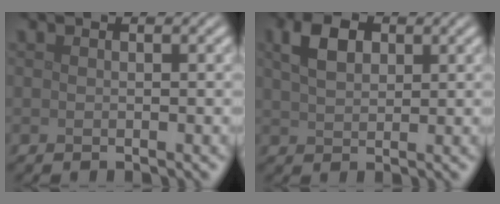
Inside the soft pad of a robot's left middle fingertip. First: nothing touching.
{"total": 3.5, "force": [1.5, 2.1, 2.3], "torque": [-0.051, 0.009, 0.027]}